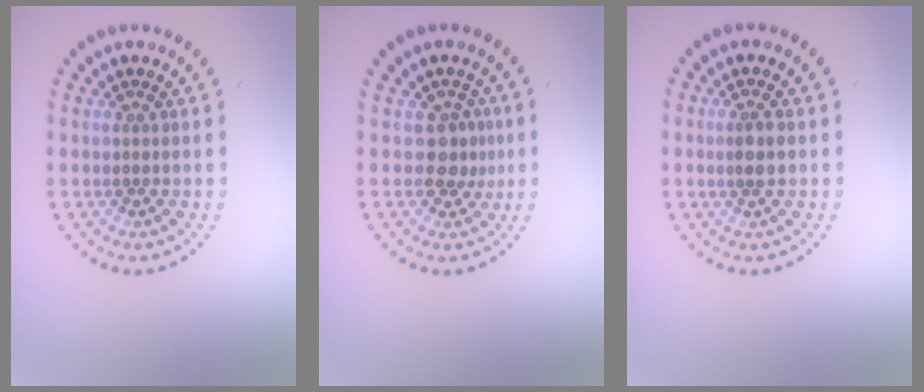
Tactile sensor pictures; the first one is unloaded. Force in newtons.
{"total": 2.1, "press": 1.7, "slide": 1.2}
{"total": 1.9, "press": 1.7, "slide": 0.8}